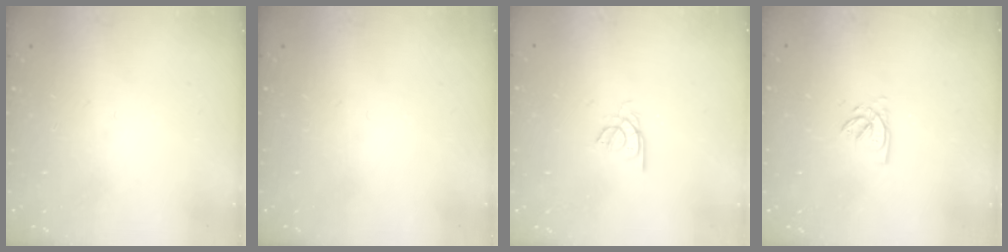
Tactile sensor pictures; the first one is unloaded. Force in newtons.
{"total": 0.0}
{"total": 2.0, "press": 1.9, "slide": 0.4}
{"total": 2.3, "press": 2.3, "slide": 0.3}